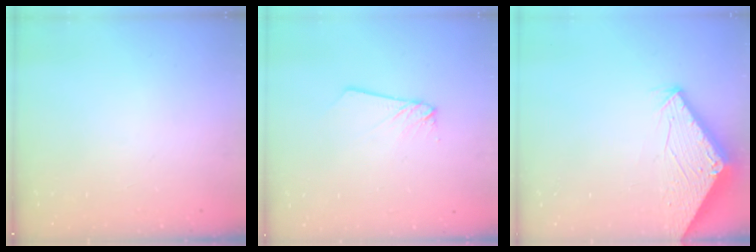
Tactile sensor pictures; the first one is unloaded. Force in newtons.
{"total": 2.0, "press": 2.0, "slide": 0.1}
{"total": 2.9, "press": 2.9, "slide": 0.2}